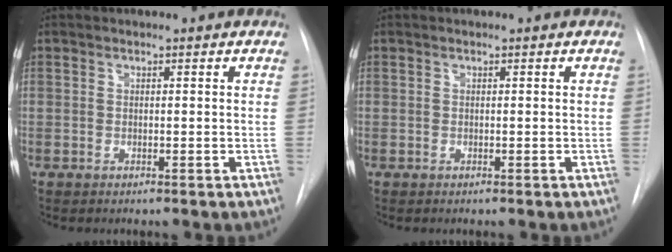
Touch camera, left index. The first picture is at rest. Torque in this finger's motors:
{"motor_torque": [-0.20, 0.20, 0.00, -0.01]}